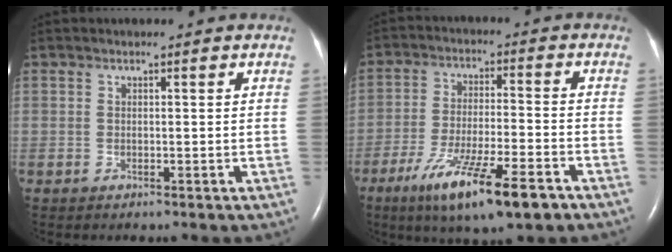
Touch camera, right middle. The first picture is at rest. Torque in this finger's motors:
{"motor_torque": [1.20, -0.93, 0.27, 0.21]}